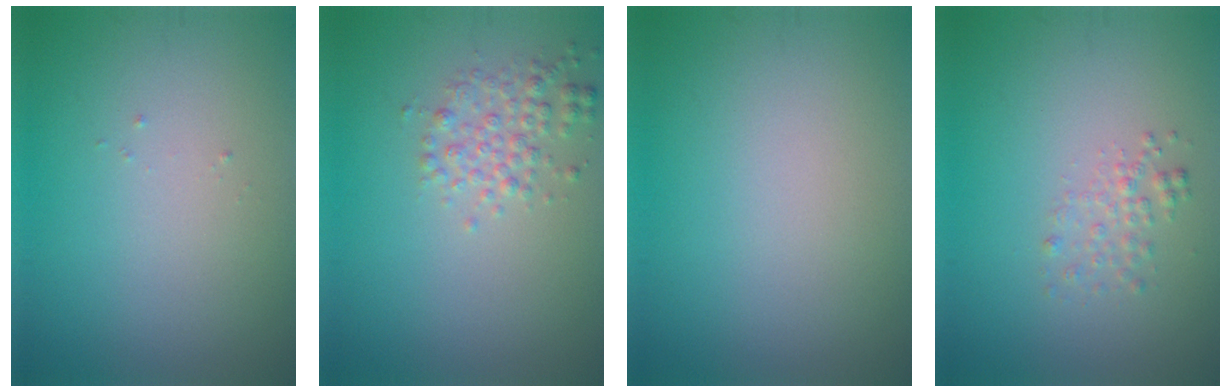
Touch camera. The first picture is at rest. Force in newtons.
{"total": 2.4, "press": 2.4, "slide": 0.0}
{"total": 0.0}
{"total": 1.5, "press": 1.5, "slide": 0.0}